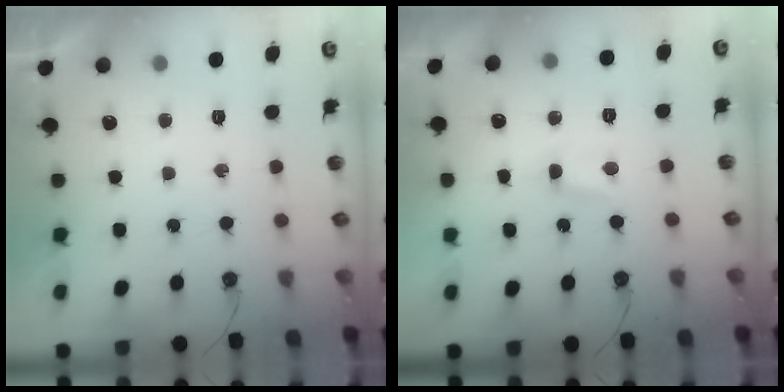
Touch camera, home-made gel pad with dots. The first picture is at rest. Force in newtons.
{"total": 2.8, "press": 2.8, "slide": 0.3}